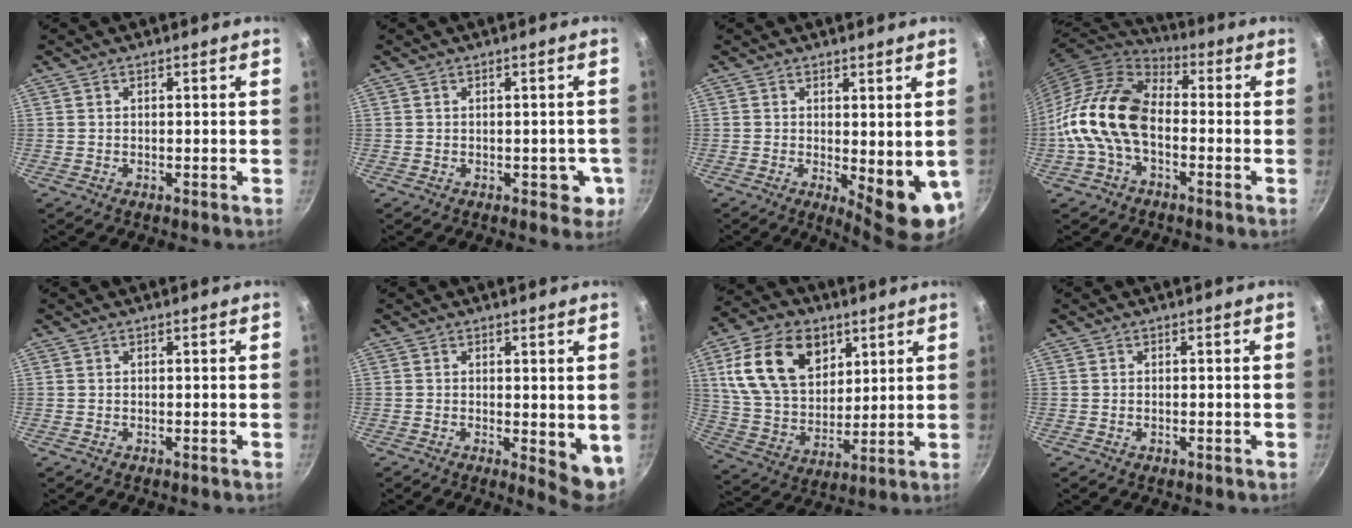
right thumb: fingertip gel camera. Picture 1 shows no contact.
{"total": 3.9, "force": [-0.9, 2.6, 2.7], "torque": [-0.002, 0.009, -0.010]}
{"total": 8.9, "force": [-0.4, 3.2, 8.3], "torque": [-0.091, -0.013, 0.005]}
{"total": 15.0, "force": [-2.9, 9.5, 11.2], "torque": [-0.195, 0.039, -0.073]}
{"total": 0.0}
{"total": 5.9, "force": [0.1, 2.5, 5.3], "torque": [-0.061, -0.009, 0.006]}
{"total": 18.9, "force": [7.7, 12.7, 11.6], "torque": [-0.182, -0.018, 0.145]}
{"total": 0.7, "force": [-0.2, 0.4, 0.5], "torque": [-0.008, 0.002, -0.003]}